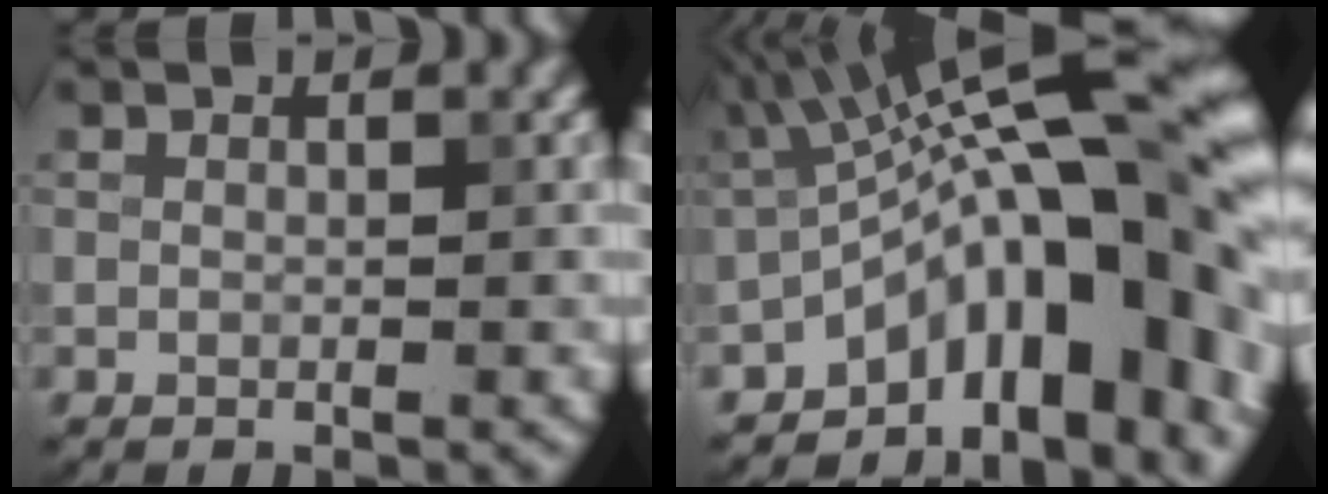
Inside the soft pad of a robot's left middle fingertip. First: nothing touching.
{"total": 16.5, "force": [-3.2, 6.4, 14.9], "torque": [-0.163, 0.052, -0.054]}